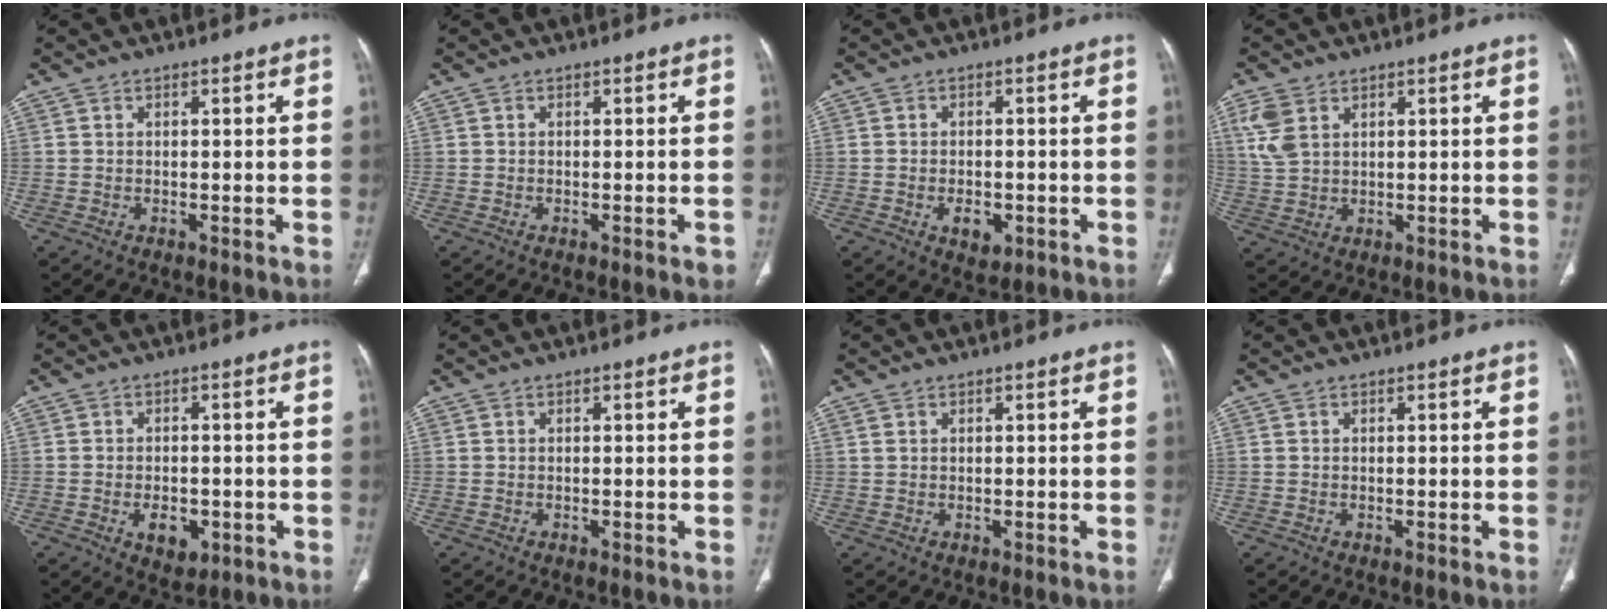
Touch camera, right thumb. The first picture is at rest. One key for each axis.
{"total": 1.3, "fx": -0.8, "fy": 0.3, "fz": 1.0, "tx": -0.010, "ty": -0.001, "tz": -0.011}
{"total": 4.3, "fx": -1.5, "fy": 2.6, "fz": 3.0, "tx": -0.039, "ty": 0.004, "tz": -0.016}
{"total": 5.9, "fx": 2.8, "fy": 3.6, "fz": 3.7, "tx": -0.084, "ty": -0.002, "tz": 0.067}
{"total": 5.4, "fx": -1.9, "fy": 3.3, "fz": 3.9, "tx": -0.048, "ty": 0.005, "tz": -0.019}
{"total": 0.0}
{"total": 0.9, "fx": 0.6, "fy": 0.6, "fz": 0.4, "tx": -0.007, "ty": 0.003, "tz": 0.014}
{"total": 0.0}